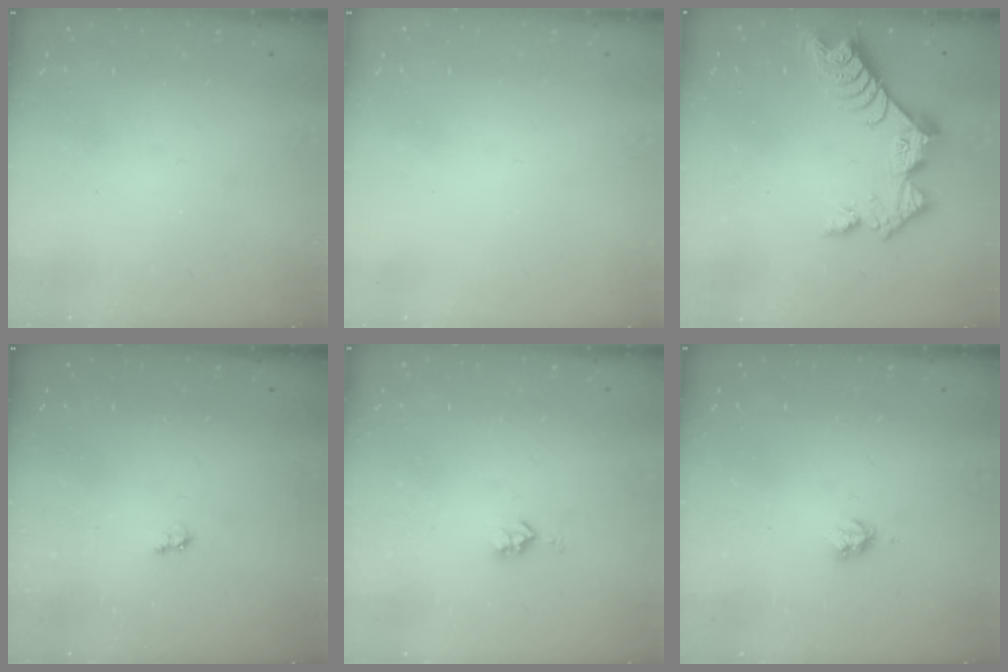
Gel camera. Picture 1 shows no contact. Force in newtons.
{"total": 0.0}
{"total": 10.5, "press": 10.4, "slide": 0.8}
{"total": 2.6, "press": 2.6, "slide": 0.4}
{"total": 4.4, "press": 4.3, "slide": 0.6}
{"total": 3.0, "press": 3.0, "slide": 0.3}